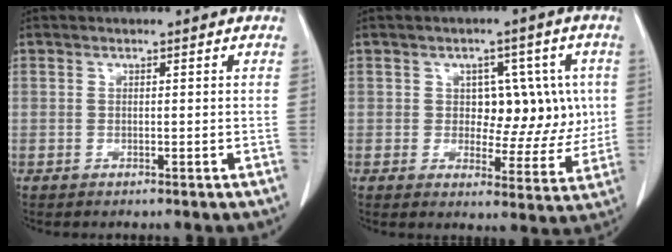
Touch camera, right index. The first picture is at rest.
{"total": 8.5, "force": [1.1, 5.5, 6.4], "torque": [-0.063, 0.017, 0.023]}